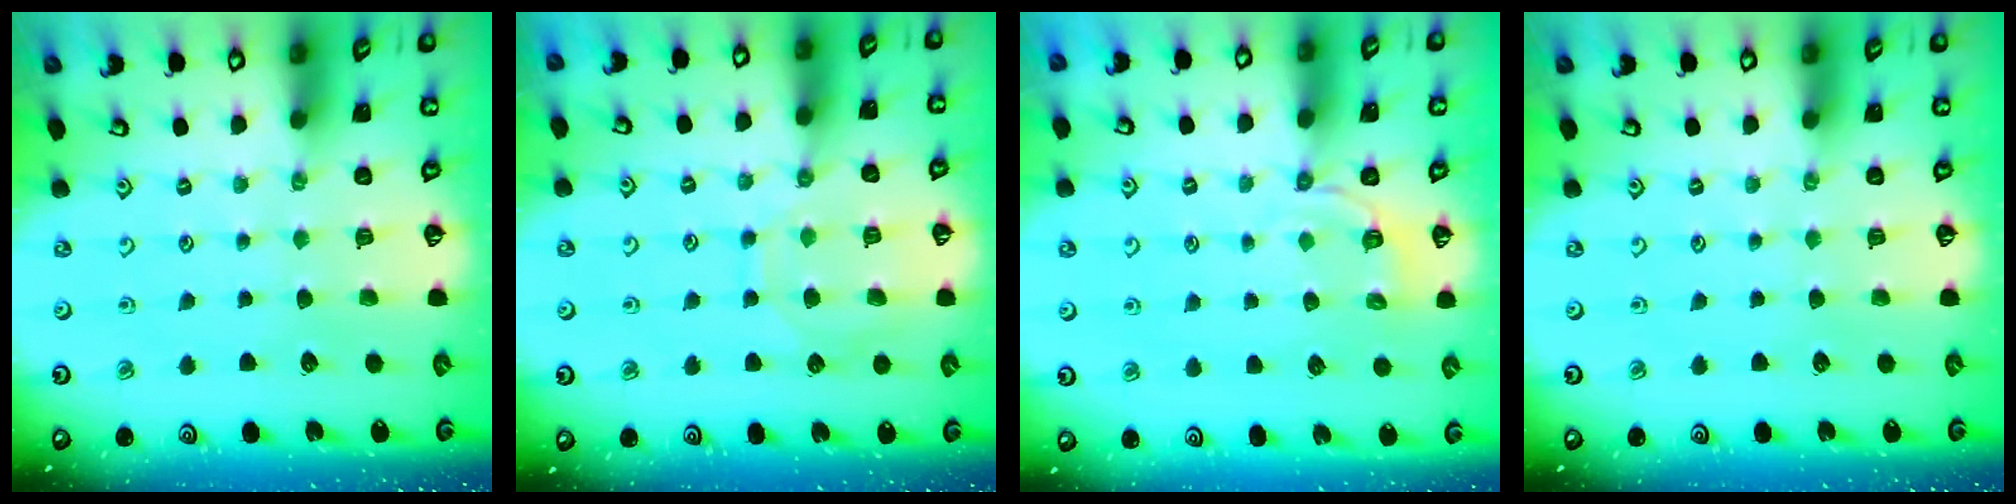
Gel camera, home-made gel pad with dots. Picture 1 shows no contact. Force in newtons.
{"total": 10.3, "press": 10.2, "slide": 0.9}
{"total": 3.5, "press": 3.0, "slide": 1.8}
{"total": 0.0}